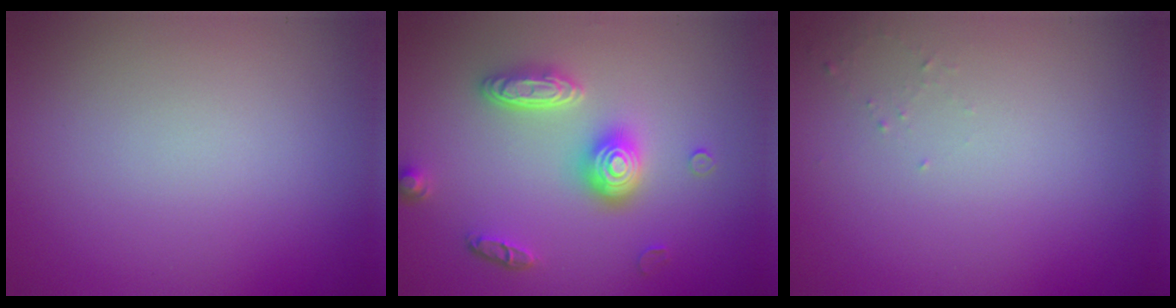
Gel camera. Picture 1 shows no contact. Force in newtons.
{"total": 4.5, "press": 3.6, "slide": 2.6}
{"total": 0.7, "press": 0.6, "slide": 0.2}